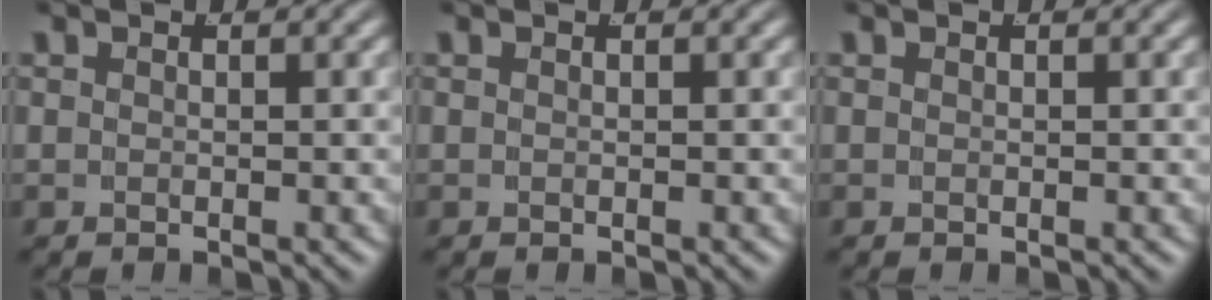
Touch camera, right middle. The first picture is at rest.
{"total": 0.0}
{"total": 0.0}